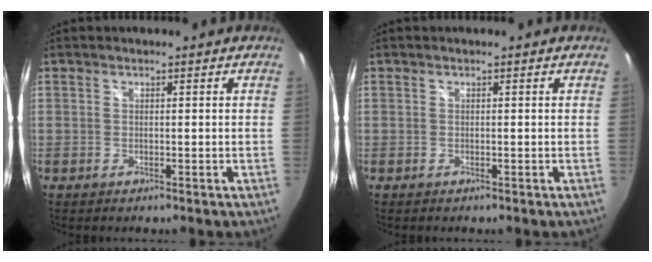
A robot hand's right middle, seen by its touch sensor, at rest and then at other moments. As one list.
[{"total": 0.0}]